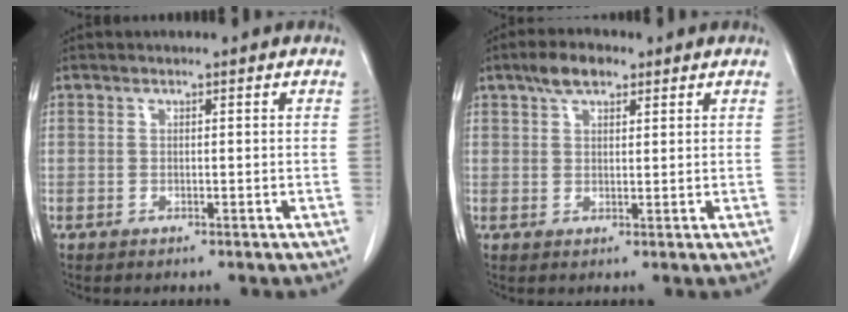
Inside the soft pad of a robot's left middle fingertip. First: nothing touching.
{"total": 4.2, "force": [2.7, 1.9, 2.6], "torque": [-0.052, 0.013, 0.050]}